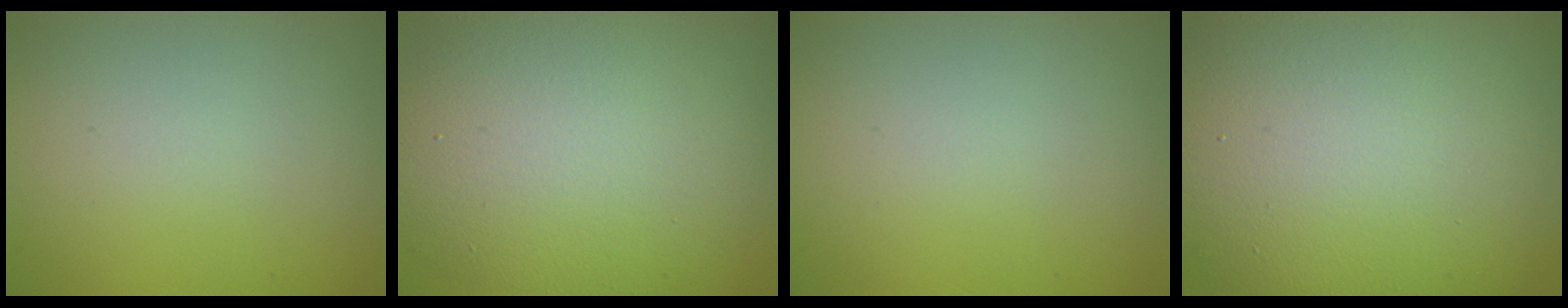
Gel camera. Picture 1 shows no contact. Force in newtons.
{"total": 10.6, "press": 10.5, "slide": 0.4}
{"total": 0.0}
{"total": 15.4, "press": 15.4, "slide": 0.9}